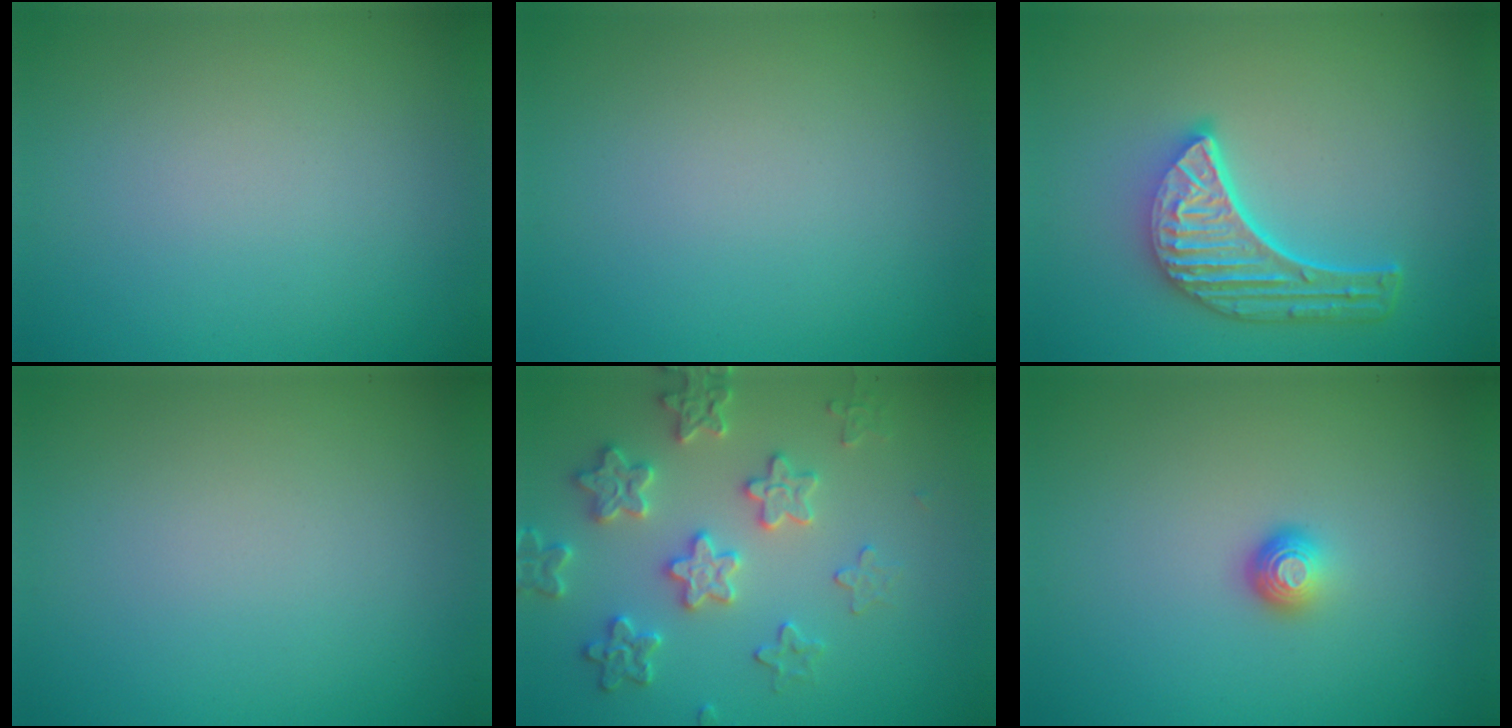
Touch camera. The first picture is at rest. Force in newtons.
{"total": 0.0}
{"total": 5.7, "press": 4.3, "slide": 3.8}
{"total": 0.0}
{"total": 4.0, "press": 3.9, "slide": 0.9}
{"total": 1.6, "press": 1.1, "slide": 1.1}